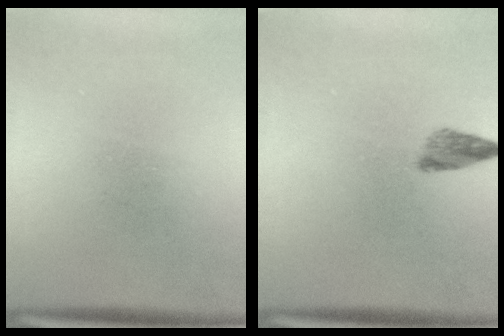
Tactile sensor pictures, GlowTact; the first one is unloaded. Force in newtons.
{"total": 2.1}